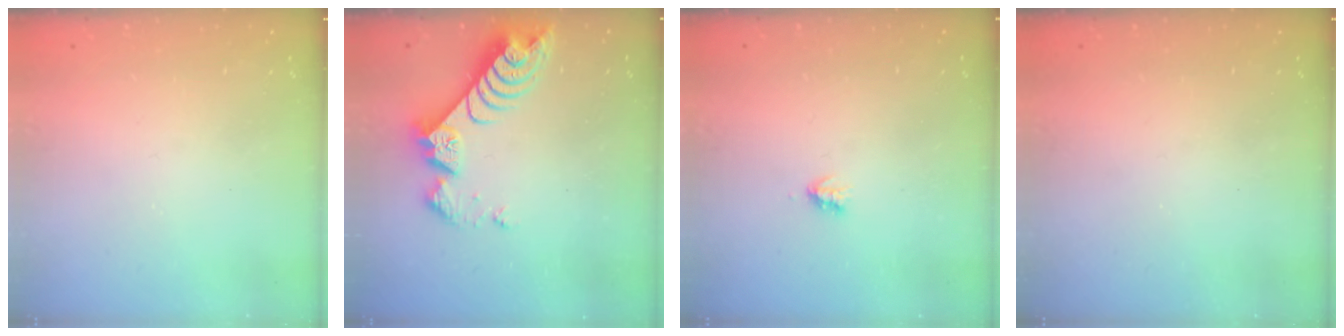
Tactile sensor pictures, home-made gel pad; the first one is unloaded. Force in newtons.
{"total": 8.8, "press": 8.8, "slide": 0.8}
{"total": 1.9, "press": 1.8, "slide": 0.4}
{"total": 0.0}